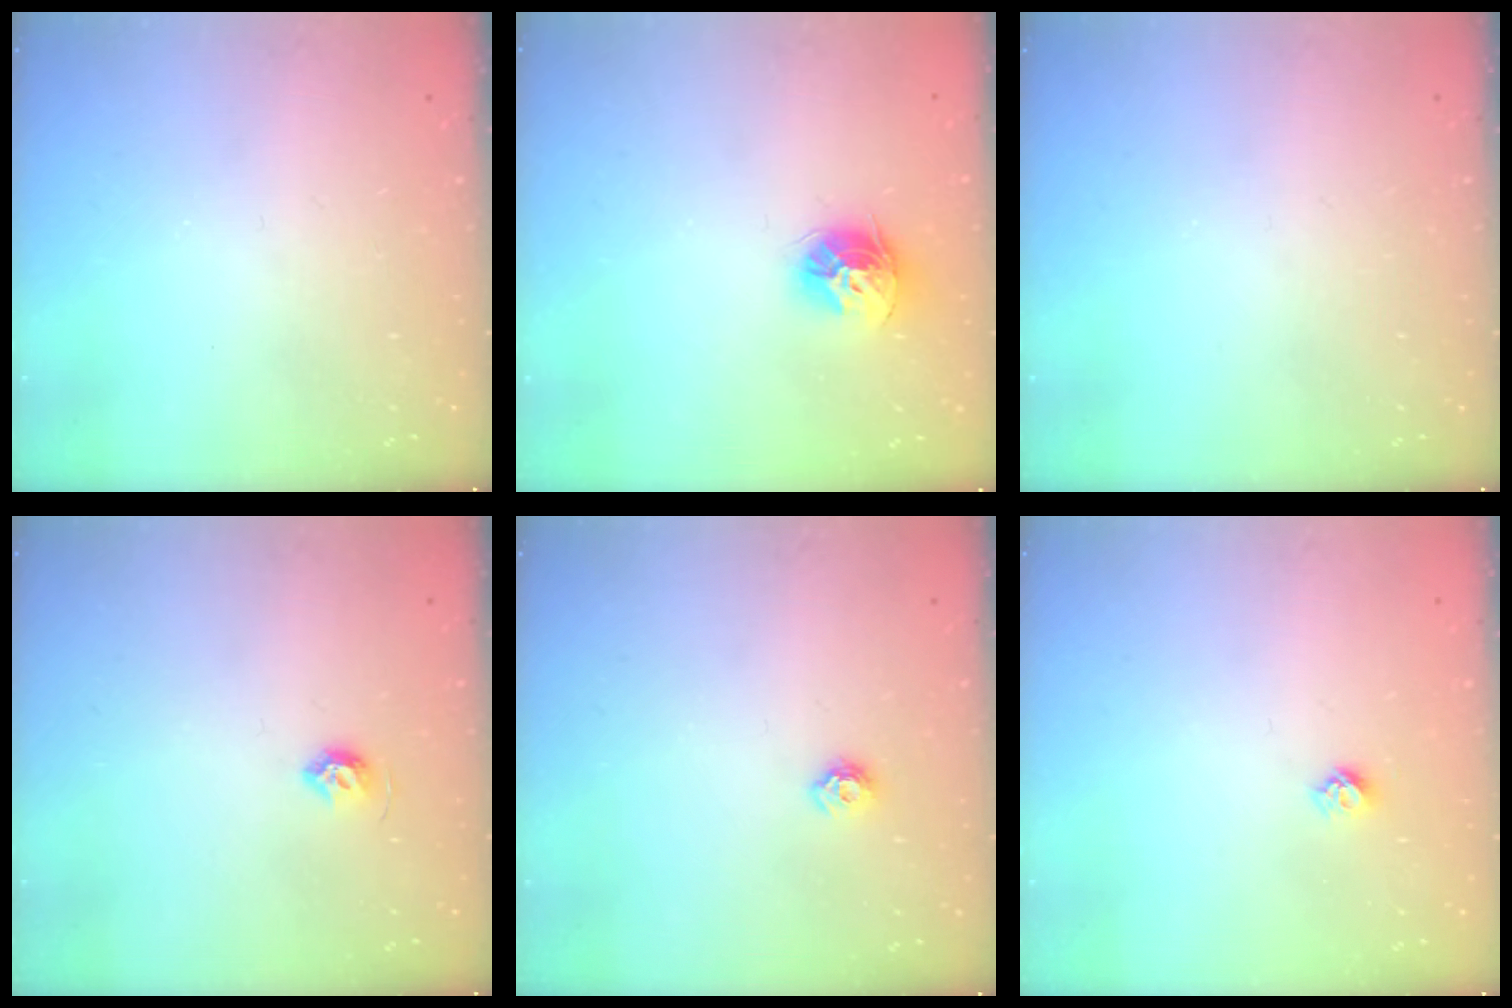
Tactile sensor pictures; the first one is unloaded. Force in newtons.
{"total": 10.4, "press": 10.3, "slide": 1.1}
{"total": 0.0}
{"total": 4.9, "press": 4.9, "slide": 0.7}
{"total": 5.7, "press": 5.7, "slide": 0.7}
{"total": 4.3, "press": 4.2, "slide": 0.6}